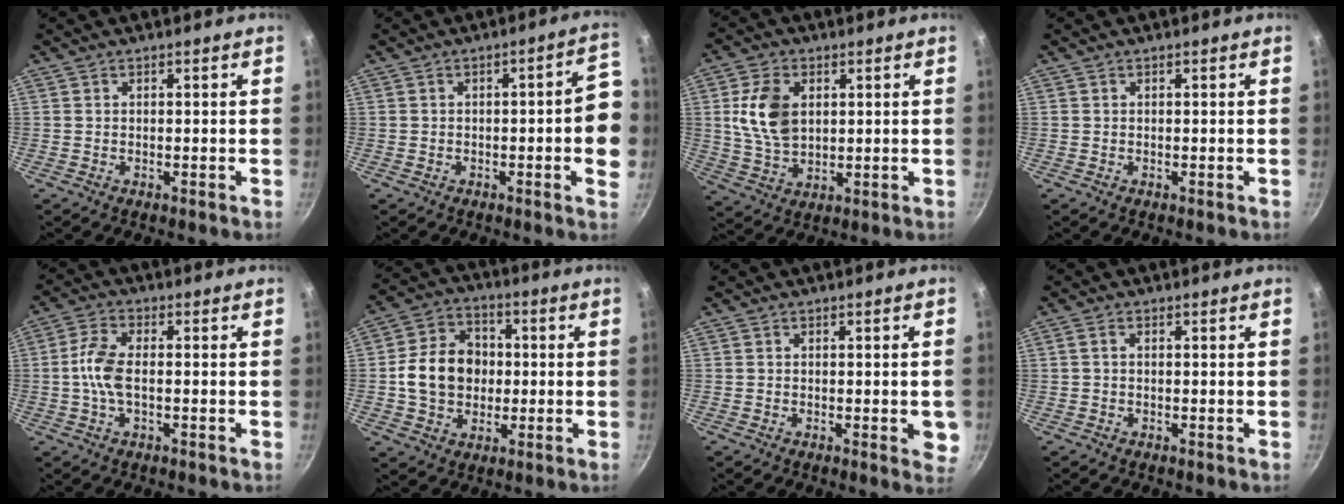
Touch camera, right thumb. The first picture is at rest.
{"total": 9.0, "force": [-0.8, 2.7, 8.5], "torque": [-0.080, 0.024, -0.012]}
{"total": 10.6, "force": [2.3, 7.0, 7.6], "torque": [-0.130, -0.010, 0.046]}
{"total": 0.0}
{"total": 6.5, "force": [-0.6, 3.2, 5.6], "torque": [-0.122, 0.015, -0.018]}
{"total": 13.0, "force": [0.0, 10.6, 7.6], "torque": [-0.107, 0.021, -0.007]}
{"total": 4.1, "force": [-0.7, 1.5, 3.7], "torque": [-0.037, -0.005, -0.010]}
{"total": 1.1, "force": [0.0, 0.7, 0.9], "torque": [-0.021, 0.005, 0.001]}